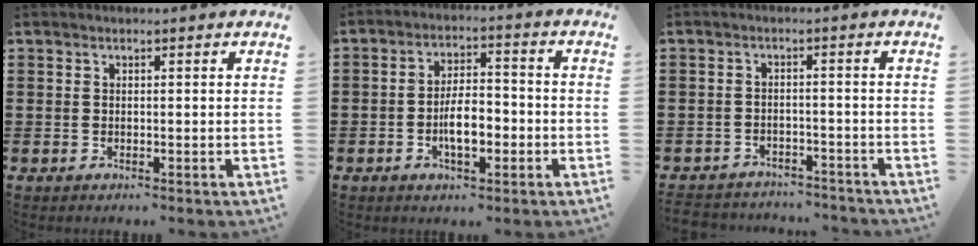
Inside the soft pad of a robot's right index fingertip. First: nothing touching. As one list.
[{"total": 6.6, "force": [-2.1, 2.8, 5.7], "torque": [-0.104, 0.002, -0.042]}, {"total": 2.9, "force": [-2.9, 0.4, -0.1], "torque": [-0.006, -0.001, -0.062]}]